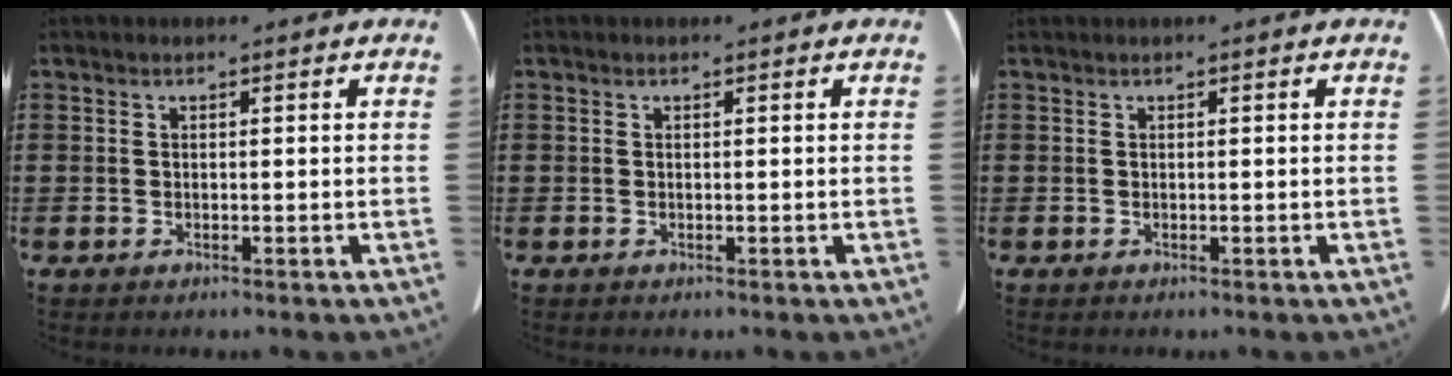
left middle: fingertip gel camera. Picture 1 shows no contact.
{"total": 0.0}
{"total": 0.0}